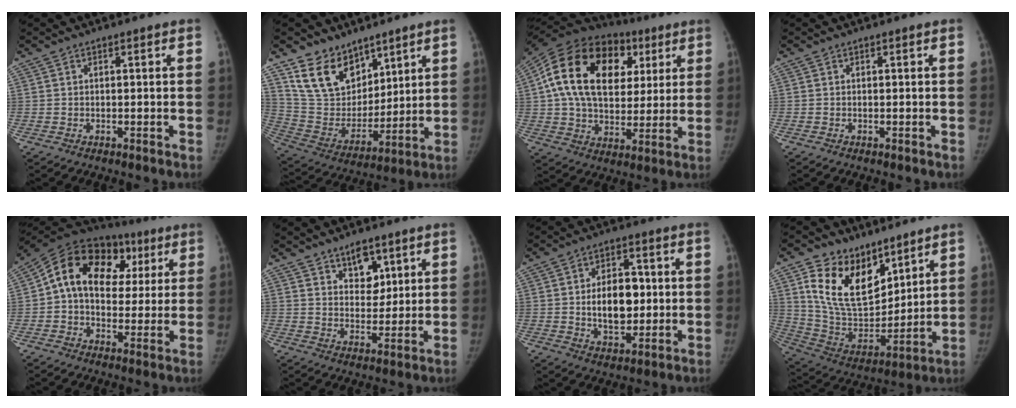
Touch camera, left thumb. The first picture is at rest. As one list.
[{"total": 15.4, "force": [10.6, 9.5, 5.8], "torque": [-0.067, -0.063, 0.219]}, {"total": 26.2, "force": [7.3, 17.4, 18.1], "torque": [-0.315, 0.029, 0.119]}, {"total": 0.0}, {"total": 20.0, "force": [4.9, 14.0, 13.4], "torque": [-0.193, 0.041, 0.068]}, {"total": 6.7, "force": [3.9, 4.2, 3.4], "torque": [-0.021, -0.028, 0.068]}, {"total": 10.8, "force": [0.1, 6.9, 8.3], "torque": [-0.099, 0.004, 0.007]}, {"total": 18.3, "force": [10.1, 11.2, 10.4], "torque": [-0.141, -0.059, 0.205]}]